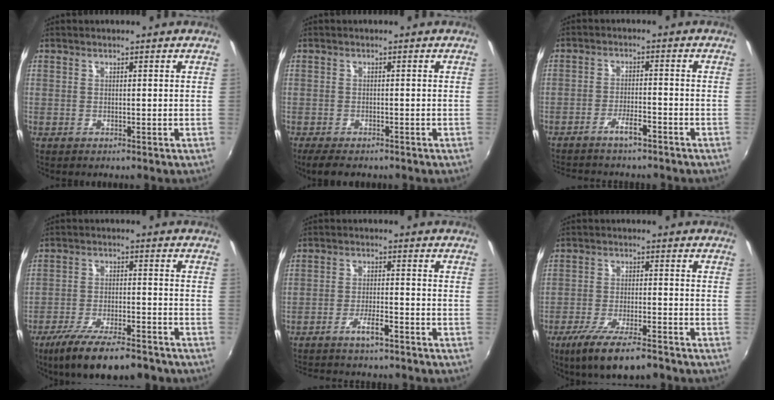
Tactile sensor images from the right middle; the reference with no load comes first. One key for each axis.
{"total": 4.8, "fx": -3.8, "fy": 1.5, "fz": 2.5, "tx": -0.057, "ty": -0.020, "tz": -0.065}
{"total": 5.2, "fx": -4.4, "fy": 0.9, "fz": 2.5, "tx": -0.062, "ty": 0.005, "tz": -0.075}
{"total": 14.4, "fx": -11.0, "fy": 4.0, "fz": 8.4, "tx": -0.174, "ty": -0.036, "tz": -0.177}
{"total": 5.1, "fx": -4.3, "fy": 0.7, "fz": 2.7, "tx": -0.066, "ty": 0.005, "tz": -0.075}
{"total": 10.9, "fx": -7.9, "fy": 2.2, "fz": 7.2, "tx": -0.161, "ty": -0.035, "tz": -0.135}